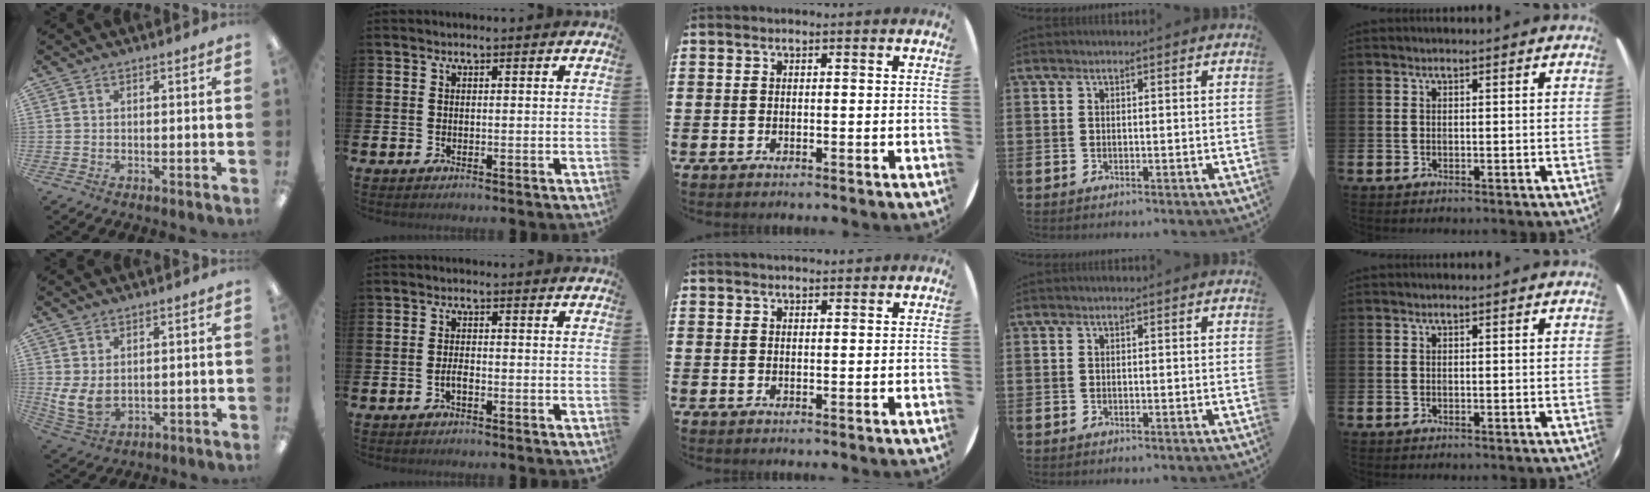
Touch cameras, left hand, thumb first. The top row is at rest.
{"thumb": {"total": 6.3, "force": [1.4, 4.2, 4.5], "torque": [-0.107, -0.020, 0.025]}, "index": {"total": 1.5, "force": [-0.7, 0.5, 1.2], "torque": [-0.030, 0.004, -0.013]}, "middle": {"total": 1.2, "force": [1.2, 0.1, 0.1], "torque": [-0.002, 0.000, 0.022]}}